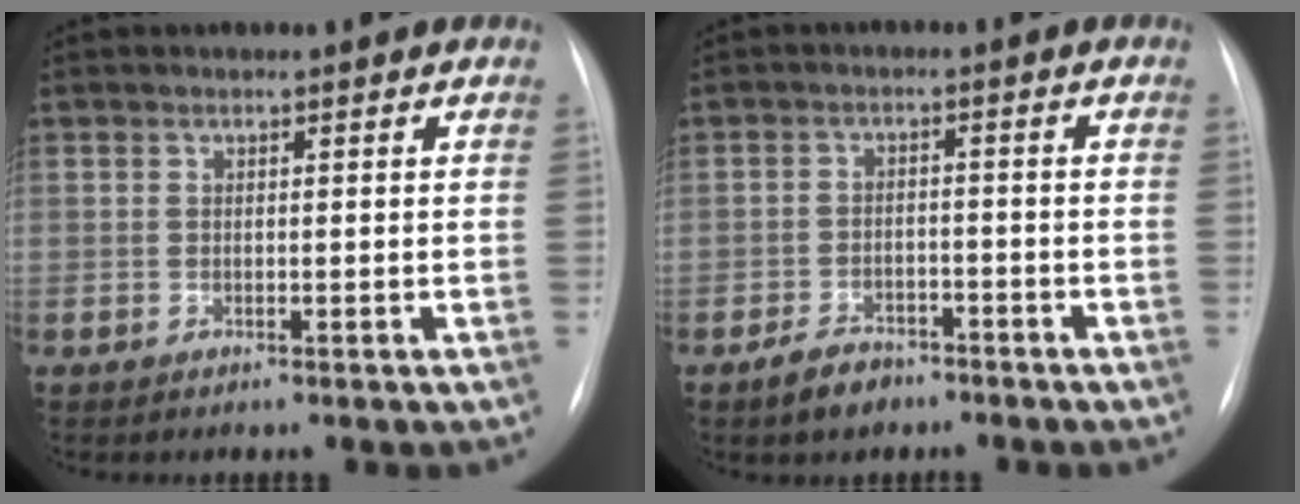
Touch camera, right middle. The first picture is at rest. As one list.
[{"total": 4.3, "force": [-3.3, 2.1, 1.7], "torque": [-0.040, 0.000, -0.051]}]